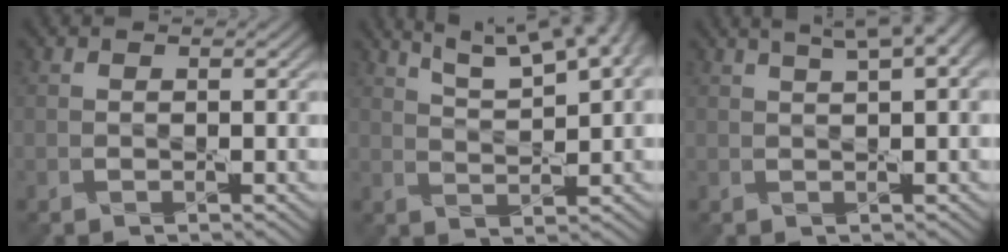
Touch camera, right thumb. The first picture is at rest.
{"total": 9.9, "force": [6.5, 2.6, 7.1], "torque": [-0.116, 0.020, 0.088]}
{"total": 6.0, "force": [3.1, 1.5, 5.0], "torque": [-0.068, 0.022, 0.034]}